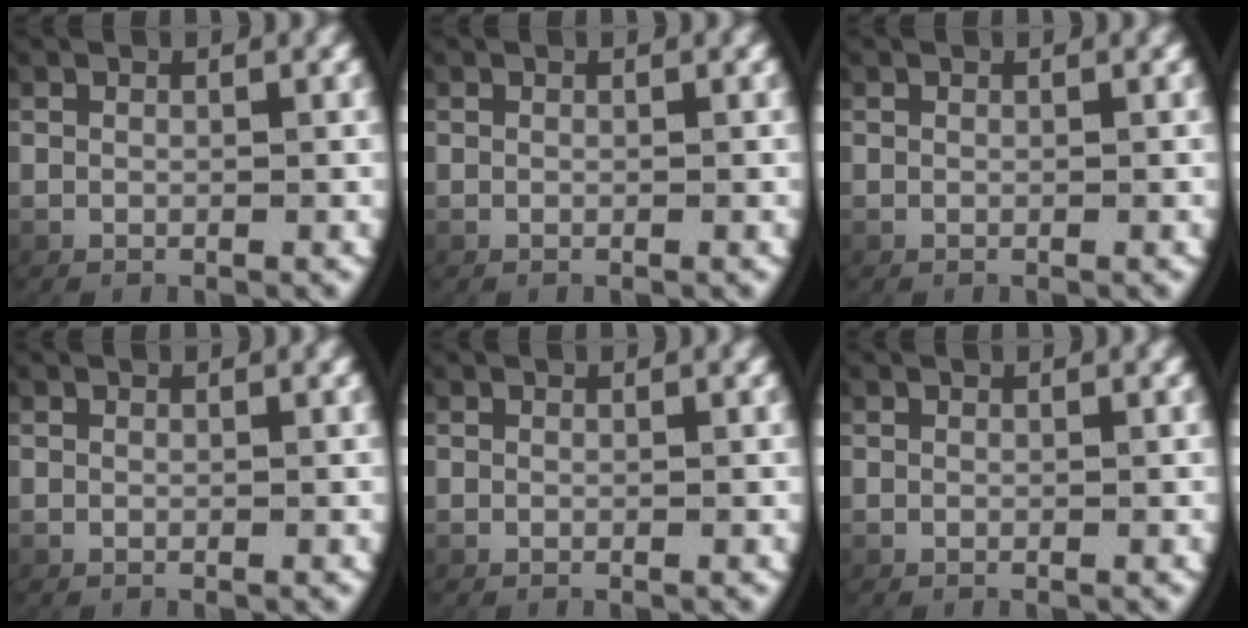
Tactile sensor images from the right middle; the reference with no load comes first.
{"total": 0.0}
{"total": 0.0}
{"total": 0.0}
{"total": 0.0}
{"total": 0.0}